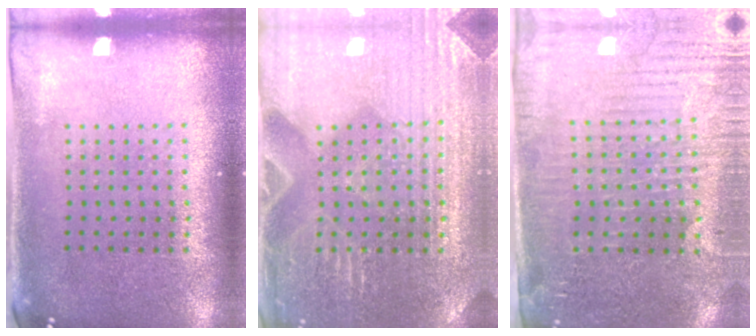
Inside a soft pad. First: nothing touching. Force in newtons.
{"total": 3.8, "press": 3.7, "slide": 0.8}
{"total": 3.8, "press": 3.5, "slide": 1.3}